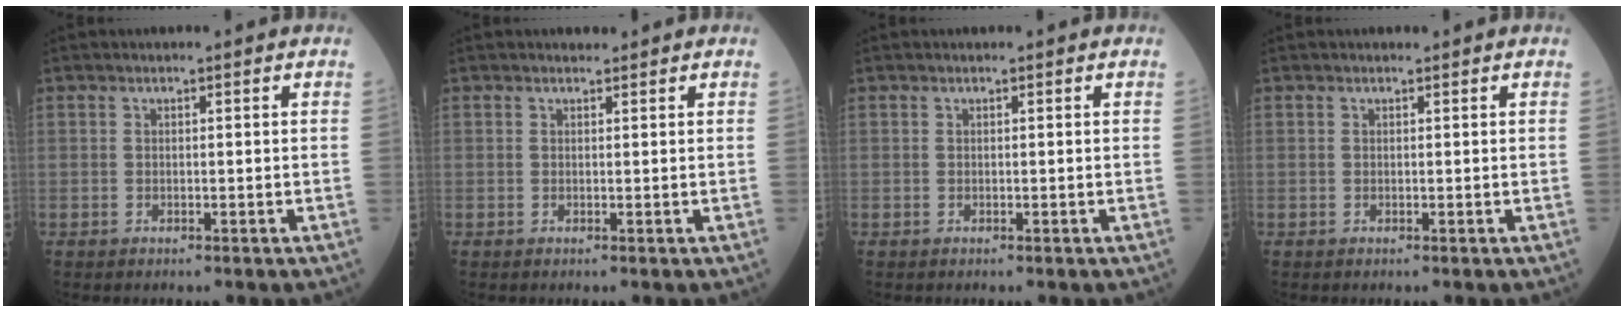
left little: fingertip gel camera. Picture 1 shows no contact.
{"total": 0.6, "force": [0.5, 0.3, 0.0], "torque": [-0.008, -0.001, 0.008]}
{"total": 0.0}
{"total": 0.0}